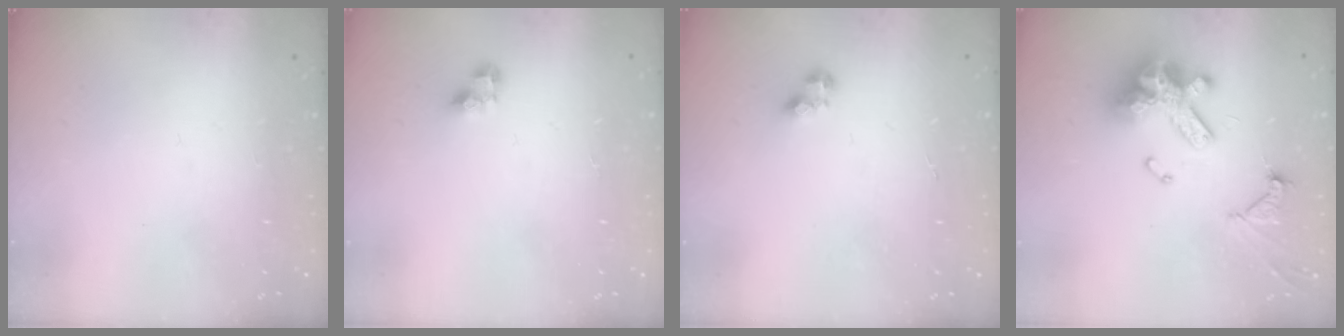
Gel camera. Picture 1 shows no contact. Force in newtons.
{"total": 3.3, "press": 3.3, "slide": 0.3}
{"total": 2.1, "press": 2.0, "slide": 0.3}
{"total": 15.5, "press": 15.4, "slide": 1.8}